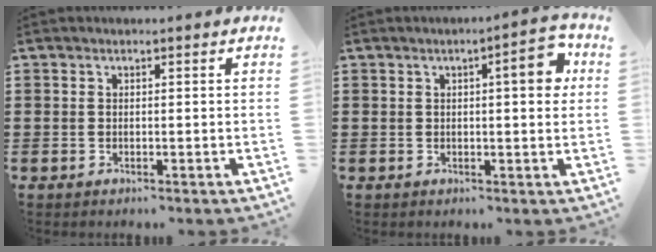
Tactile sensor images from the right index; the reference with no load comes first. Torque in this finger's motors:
{"motor_torque": [0.96, 0.06, 0.29, 0.08]}